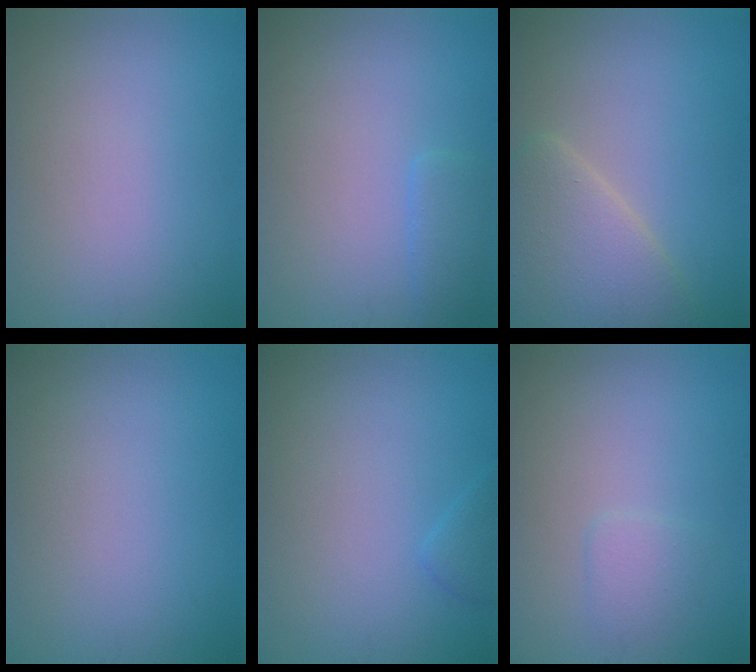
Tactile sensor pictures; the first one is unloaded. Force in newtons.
{"total": 1.6, "press": 1.5, "slide": 0.2}
{"total": 5.1, "press": 5.1, "slide": 0.6}
{"total": 0.0}
{"total": 1.0, "press": 1.0, "slide": 0.1}
{"total": 1.4, "press": 1.3, "slide": 0.3}